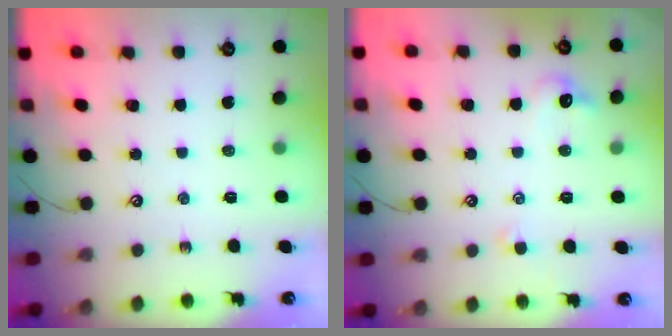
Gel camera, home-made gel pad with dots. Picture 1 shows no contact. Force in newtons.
{"total": 2.3, "press": 2.2, "slide": 0.7}